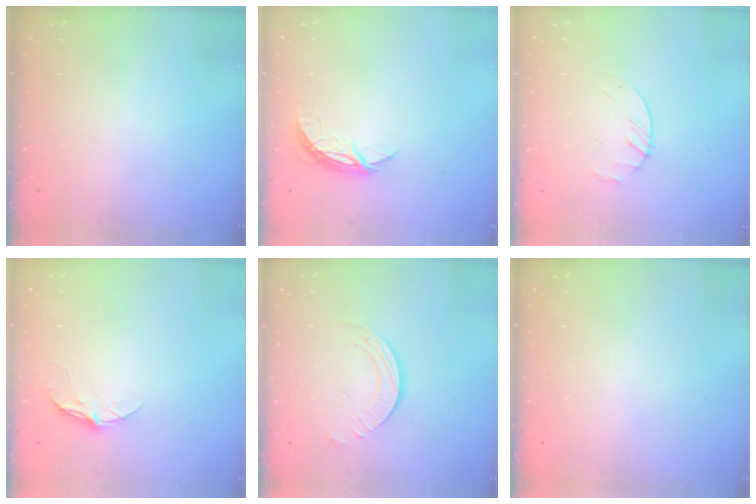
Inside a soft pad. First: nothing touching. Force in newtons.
{"total": 5.7, "press": 5.7, "slide": 0.3}
{"total": 2.2, "press": 2.2, "slide": 0.3}
{"total": 5.5, "press": 5.5, "slide": 0.5}
{"total": 3.8, "press": 3.8, "slide": 0.3}
{"total": 0.0}